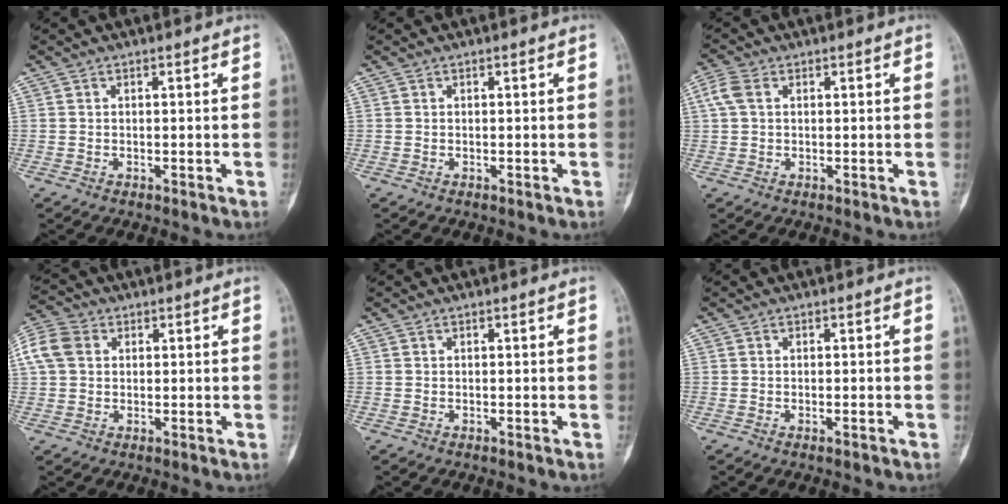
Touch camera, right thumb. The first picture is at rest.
{"total": 0.0}
{"total": 3.5, "force": [1.0, 2.3, 2.5], "torque": [-0.074, 0.015, 0.019]}
{"total": 9.7, "force": [2.5, 7.6, 5.5], "torque": [-0.129, 0.023, 0.047]}
{"total": 0.0}
{"total": 0.9, "force": [-0.5, 0.2, 0.7], "torque": [-0.010, -0.001, -0.006]}